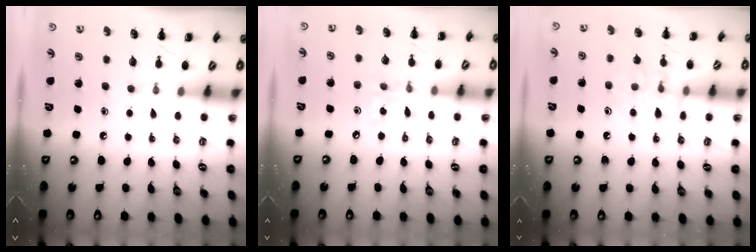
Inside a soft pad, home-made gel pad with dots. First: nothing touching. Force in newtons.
{"total": 4.6, "press": 4.4, "slide": 1.1}
{"total": 11.5, "press": 11.5, "slide": 0.7}